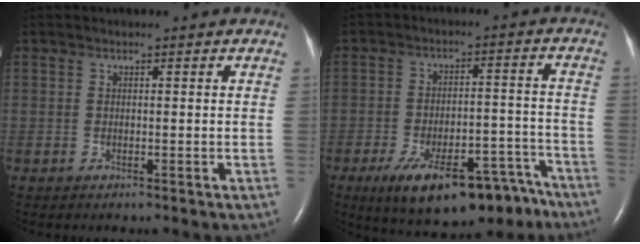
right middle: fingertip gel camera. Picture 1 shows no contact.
{"total": 17.2, "force": [-12.4, 6.3, 10.2], "torque": [-0.117, 0.023, -0.182]}